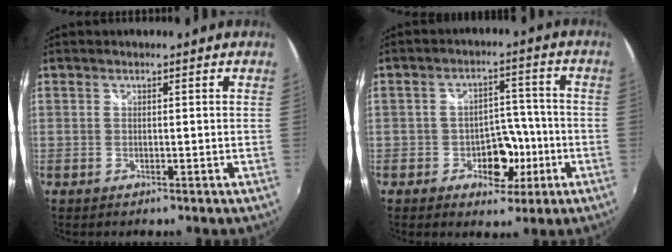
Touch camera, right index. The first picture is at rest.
{"total": 8.6, "force": [-3.6, 6.2, 4.7], "torque": [-0.076, 0.014, -0.043]}